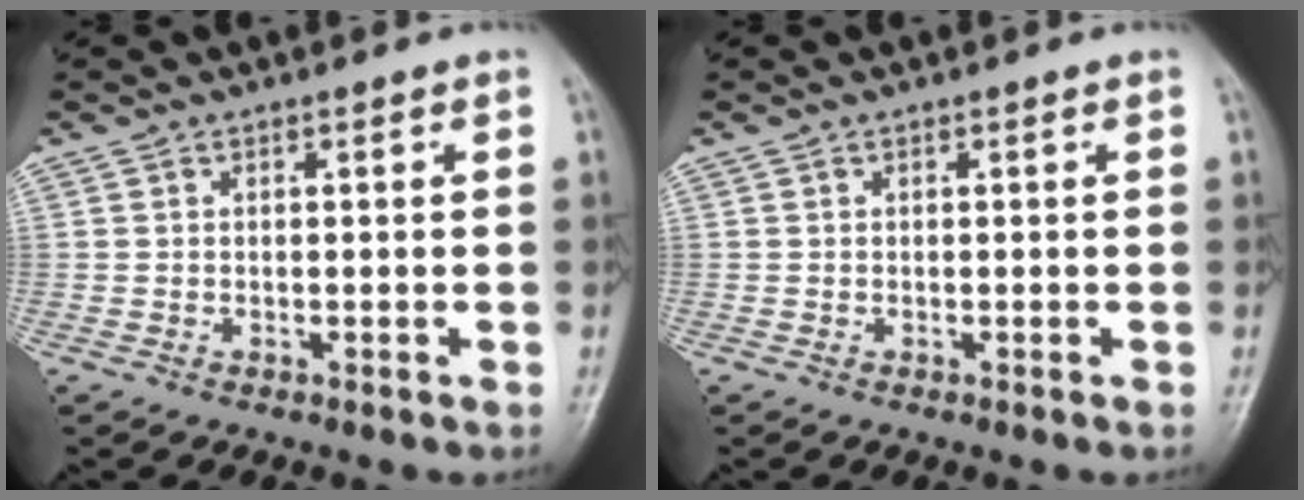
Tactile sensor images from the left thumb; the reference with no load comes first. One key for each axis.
{"total": 0.0}